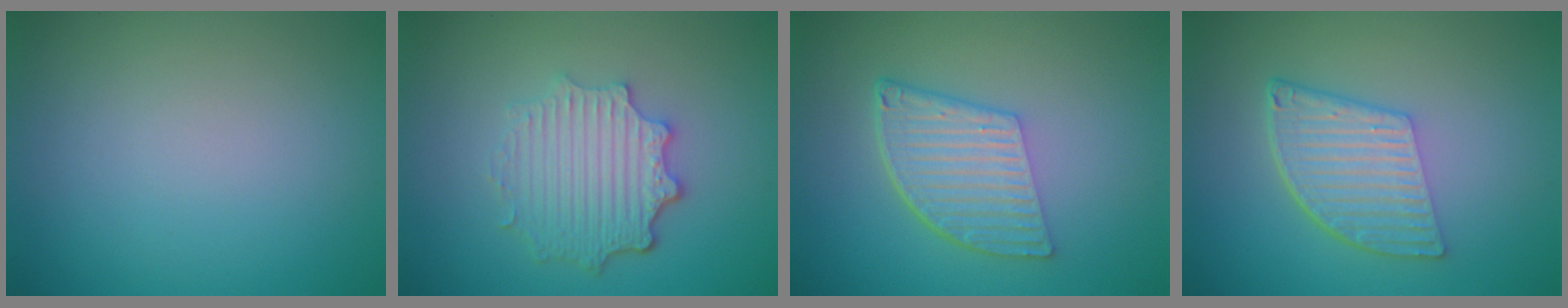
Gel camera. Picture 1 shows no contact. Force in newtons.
{"total": 4.6, "press": 3.6, "slide": 2.8}
{"total": 5.9, "press": 3.9, "slide": 4.4}
{"total": 5.9, "press": 3.9, "slide": 4.4}